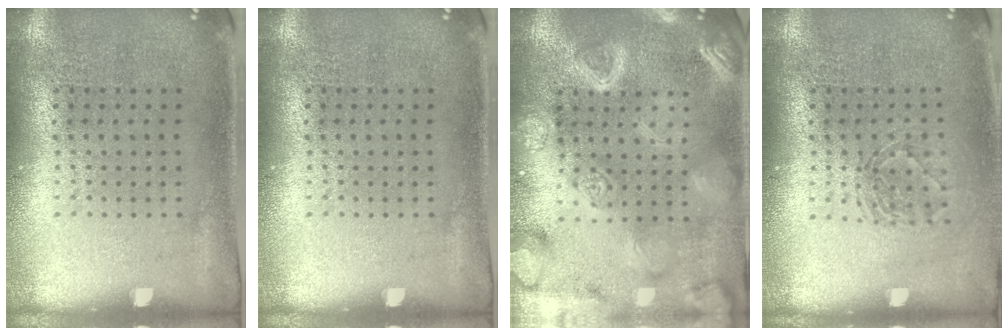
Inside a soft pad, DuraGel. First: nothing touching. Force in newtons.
{"total": 0.0}
{"total": 5.8, "press": 5.7, "slide": 0.7}
{"total": 1.3, "press": 1.1, "slide": 0.7}